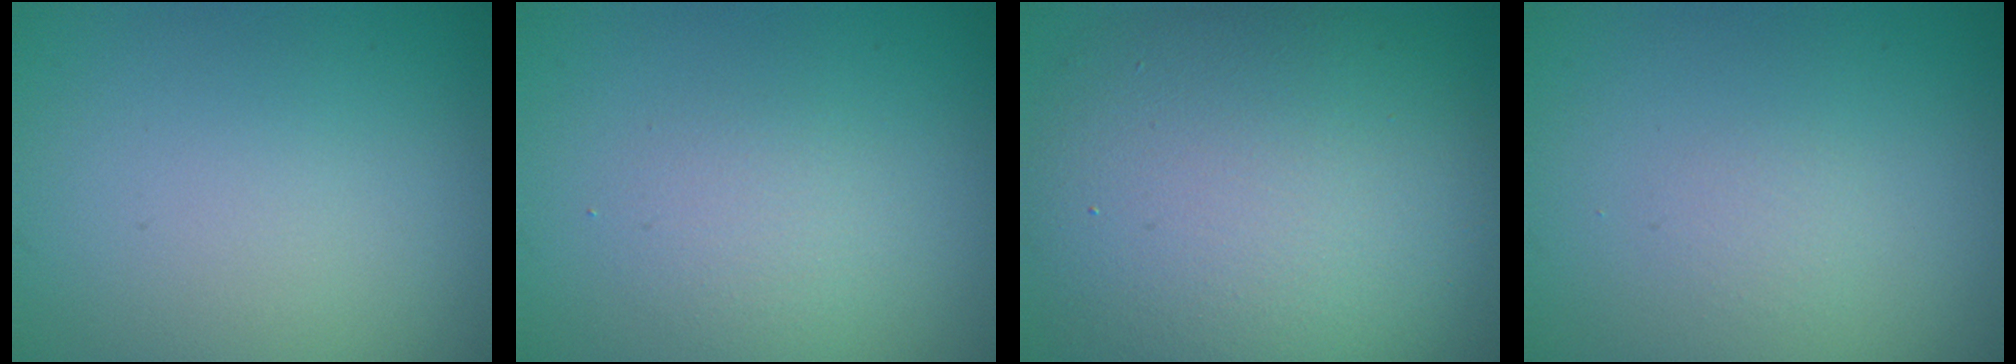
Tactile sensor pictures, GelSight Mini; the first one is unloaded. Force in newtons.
{"total": 1.7, "press": 1.7, "slide": 0.1}
{"total": 12.3, "press": 12.2, "slide": 0.9}
{"total": 0.0}